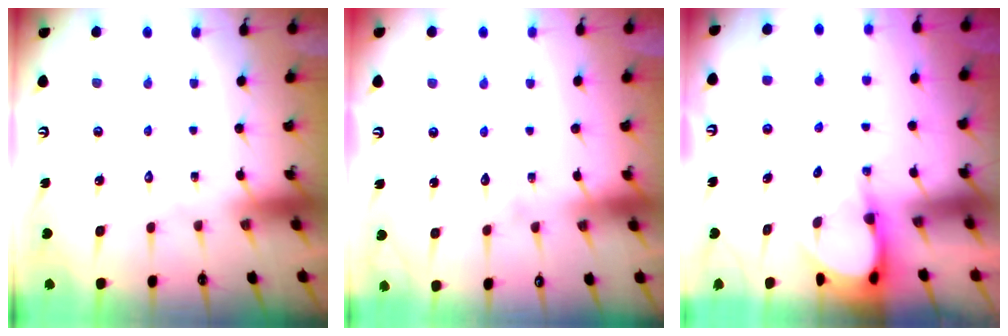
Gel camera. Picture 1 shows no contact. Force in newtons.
{"total": 4.2, "press": 4.2, "slide": 0.4}
{"total": 4.0, "press": 4.0, "slide": 0.2}